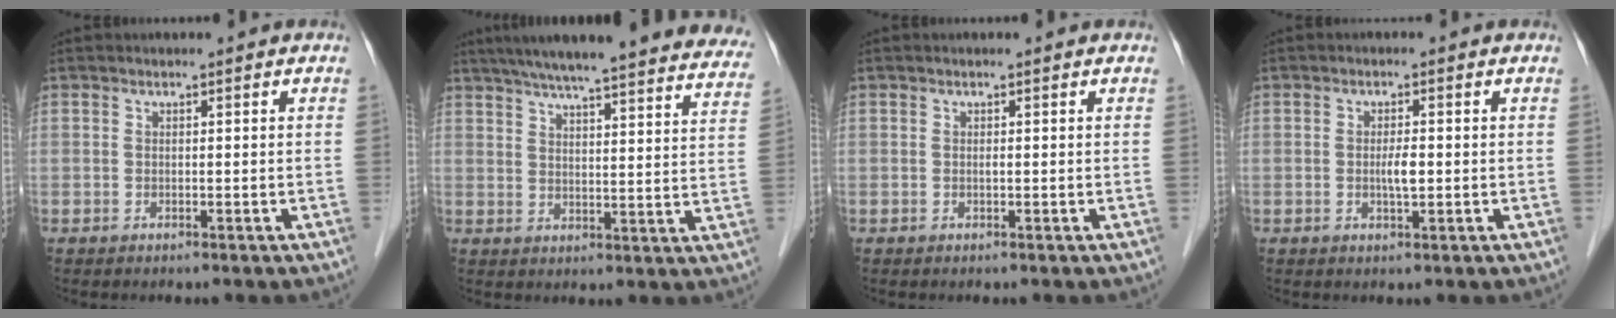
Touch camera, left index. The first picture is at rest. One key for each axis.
{"total": 31.3, "fx": 27.8, "fy": 3.4, "fz": 14.1, "tx": -0.202, "ty": -0.036, "tz": 0.334}
{"total": 0.0}
{"total": 2.3, "fx": -0.2, "fy": 0.5, "fz": 2.2, "tx": -0.042, "ty": 0.001, "tz": -0.003}